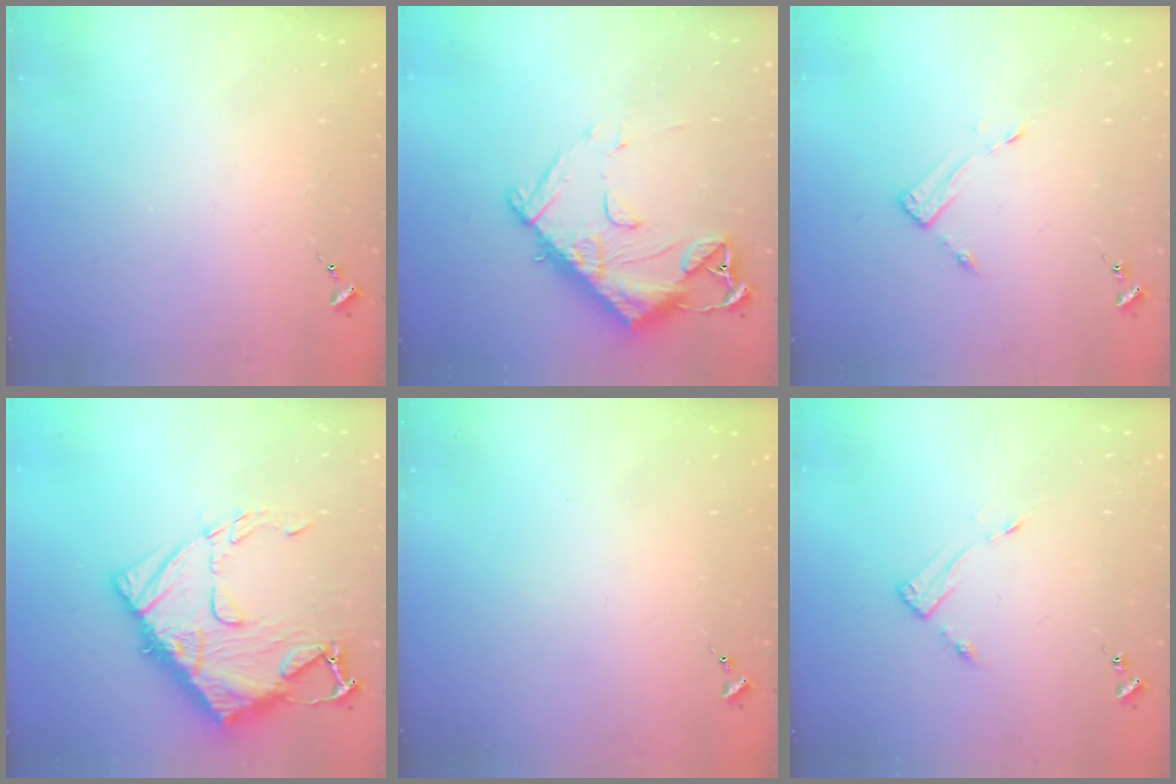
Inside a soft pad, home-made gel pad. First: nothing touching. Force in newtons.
{"total": 15.0, "press": 14.9, "slide": 1.6}
{"total": 3.1, "press": 3.1, "slide": 0.3}
{"total": 18.3, "press": 18.2, "slide": 2.1}
{"total": 0.0}
{"total": 3.4, "press": 3.4, "slide": 0.4}